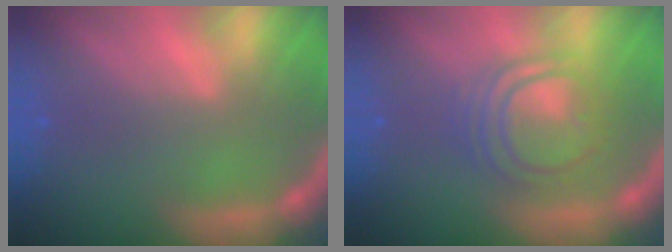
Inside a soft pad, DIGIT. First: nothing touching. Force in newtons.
{"total": 6.0}